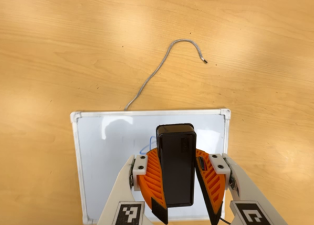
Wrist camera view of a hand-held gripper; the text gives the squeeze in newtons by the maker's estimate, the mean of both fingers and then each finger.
{"total": 9.6, "left": 10.0, "right": 9.2}